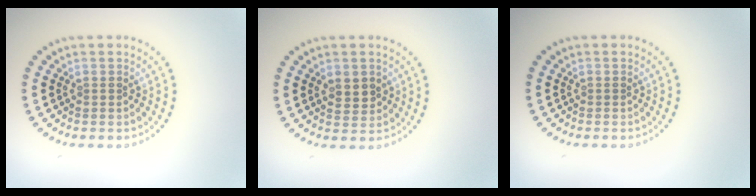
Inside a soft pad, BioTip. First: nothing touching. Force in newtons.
{"total": 1.7, "press": 1.7, "slide": 0.6}
{"total": 0.0}